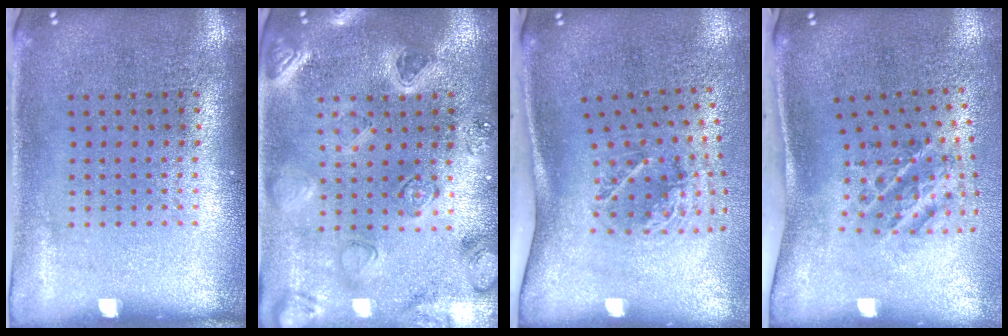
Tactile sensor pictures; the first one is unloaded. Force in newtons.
{"total": 2.3, "press": 2.2, "slide": 0.3}
{"total": 2.1, "press": 1.3, "slide": 1.7}
{"total": 1.6, "press": 1.2, "slide": 1.1}